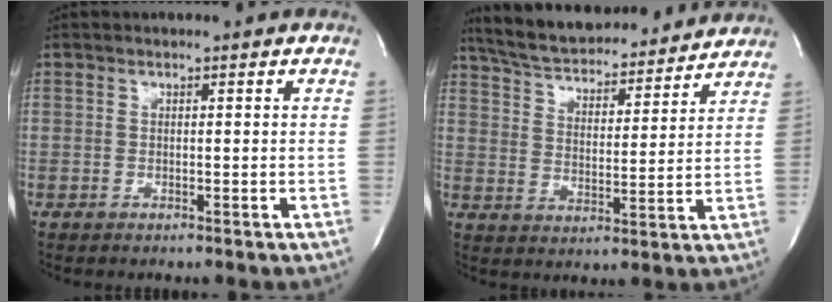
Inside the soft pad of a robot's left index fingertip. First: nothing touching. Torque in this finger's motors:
{"motor_torque": [0.96, -0.82, 0.26, 0.11]}